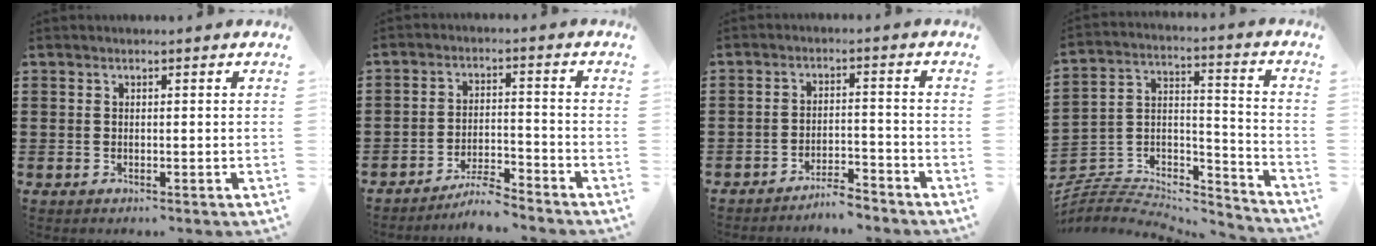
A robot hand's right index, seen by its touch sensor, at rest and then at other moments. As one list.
[{"total": 5.2, "force": [-4.9, 0.3, 1.7], "torque": [-0.031, 0.003, -0.094]}, {"total": 3.9, "force": [-3.9, -0.1, 0.6], "torque": [-0.017, 0.000, -0.080]}, {"total": 4.7, "force": [-4.2, 1.9, 0.7], "torque": [-0.024, -0.007, -0.088]}]